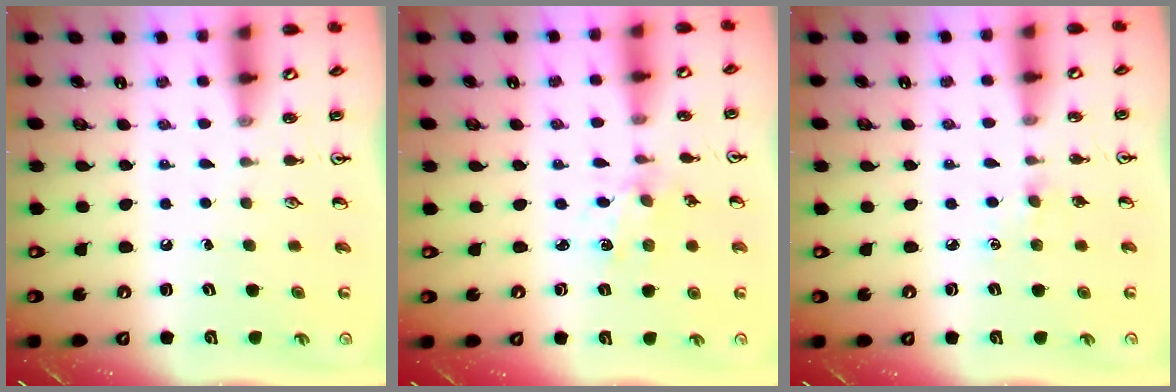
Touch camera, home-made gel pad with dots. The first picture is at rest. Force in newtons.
{"total": 1.8, "press": 1.8, "slide": 0.3}
{"total": 2.6, "press": 2.6, "slide": 0.4}